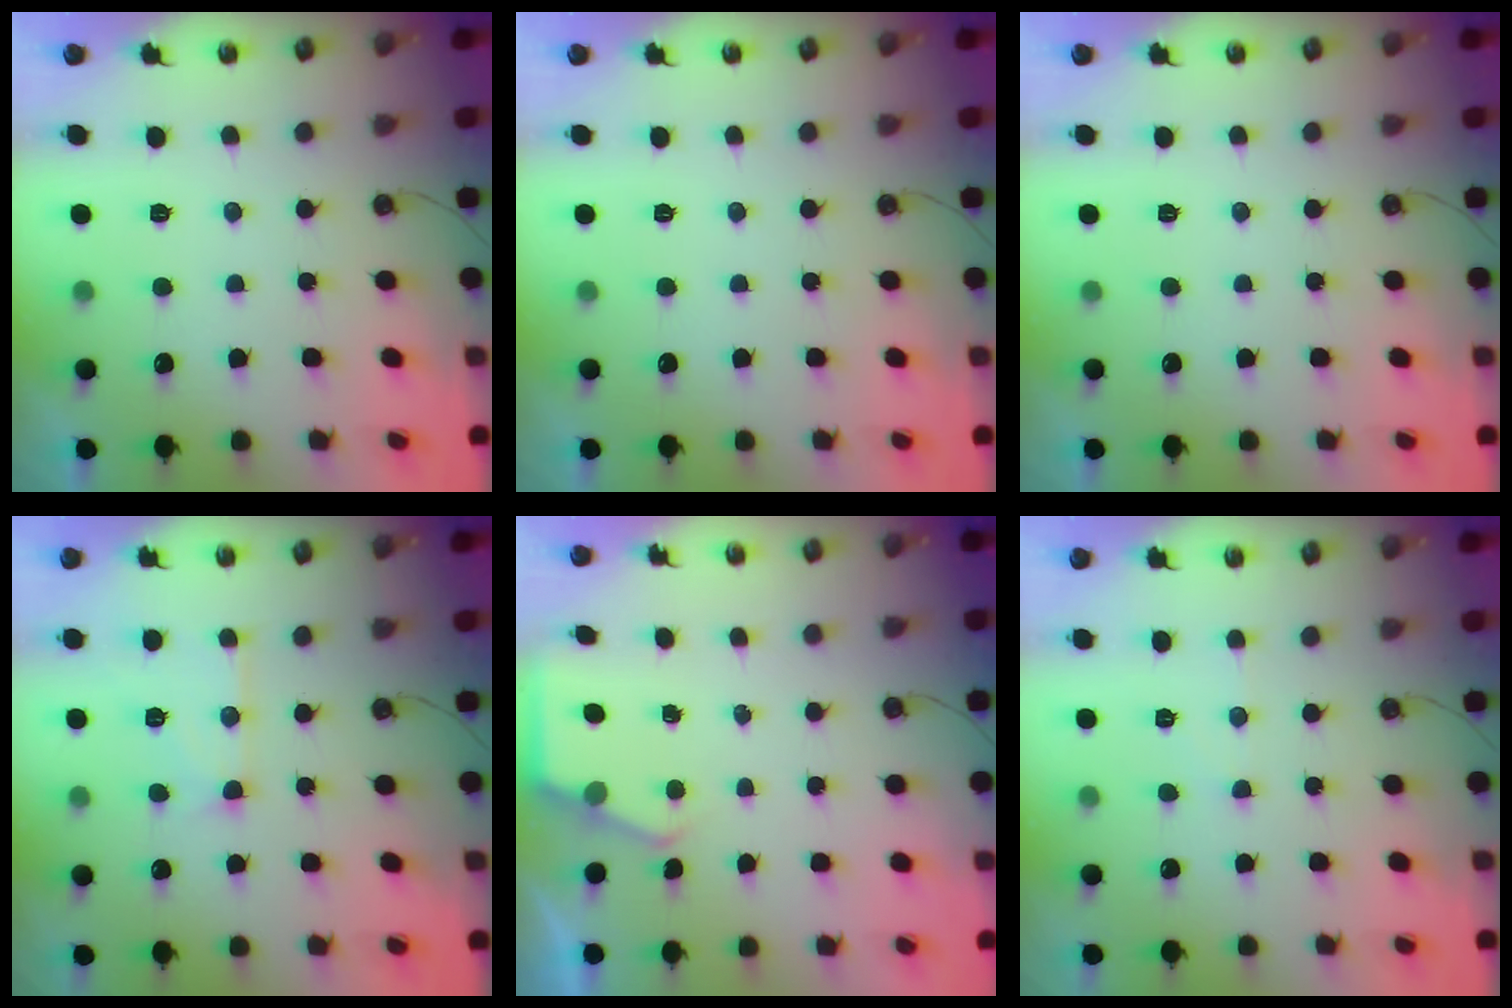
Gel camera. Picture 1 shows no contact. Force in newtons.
{"total": 0.0}
{"total": 0.0}
{"total": 9.6, "press": 9.6, "slide": 0.9}
{"total": 2.8, "press": 2.8, "slide": 0.4}
{"total": 4.4, "press": 4.4, "slide": 0.7}